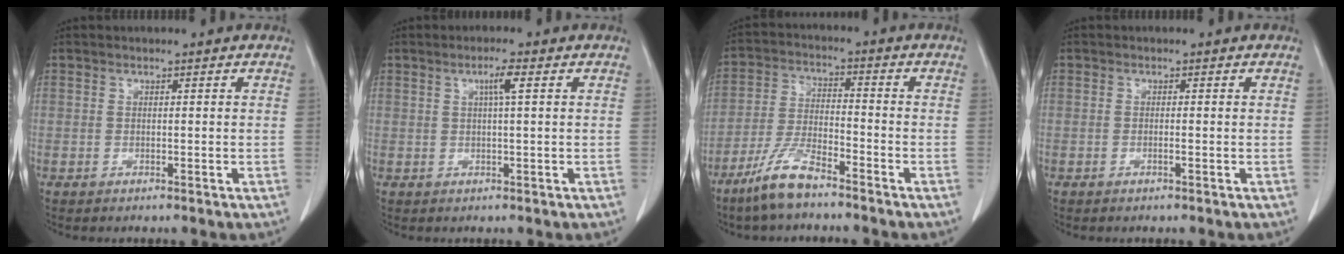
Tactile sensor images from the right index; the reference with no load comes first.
{"total": 2.4, "force": [0.7, -0.2, 2.3], "torque": [-0.045, 0.003, 0.013]}
{"total": 8.1, "force": [-6.1, 1.3, 5.1], "torque": [-0.117, -0.014, -0.122]}
{"total": 0.6, "force": [-0.3, -0.1, 0.5], "torque": [-0.013, 0.002, -0.004]}